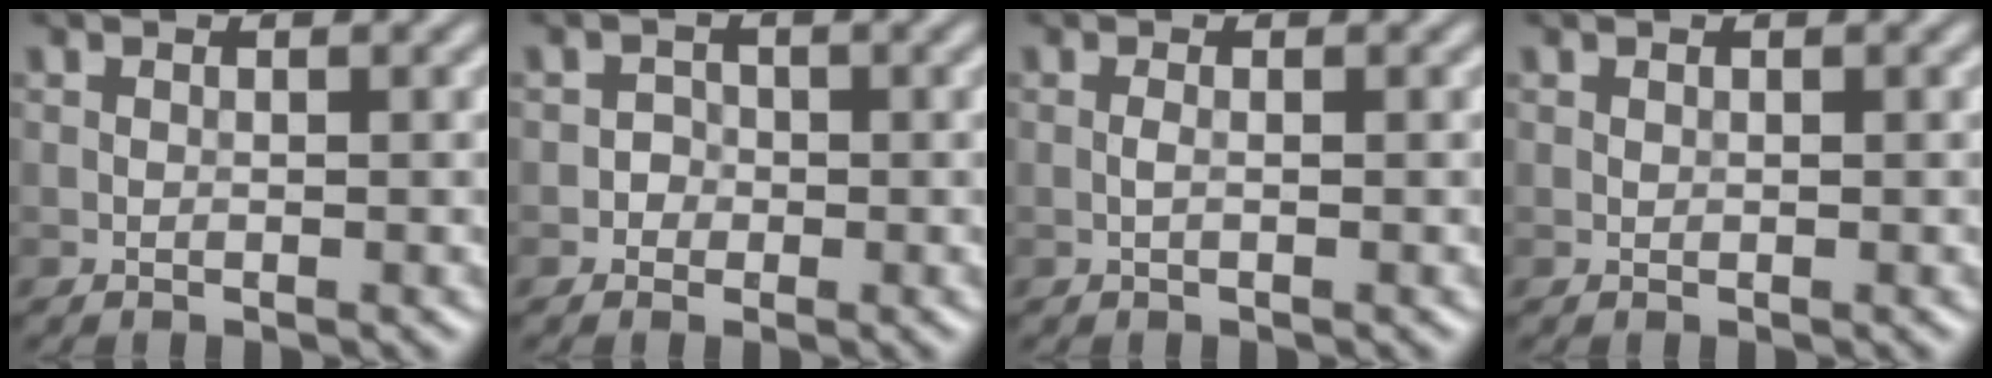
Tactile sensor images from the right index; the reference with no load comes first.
{"total": 1.1, "force": [-0.4, 1.1, 0.1], "torque": [0.014, 0.001, -0.011]}
{"total": 0.7, "force": [-0.1, 0.1, 0.6], "torque": [-0.014, -0.001, -0.004]}
{"total": 0.0}